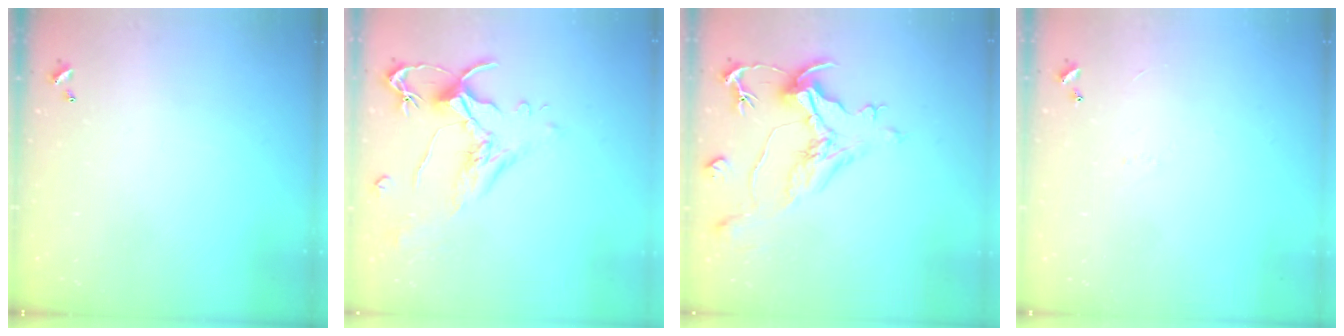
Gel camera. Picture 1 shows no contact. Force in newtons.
{"total": 1.8, "press": 1.2, "slide": 1.3}
{"total": 1.6, "press": 0.0, "slide": 1.6}
{"total": 2.3, "press": 2.2, "slide": 0.6}